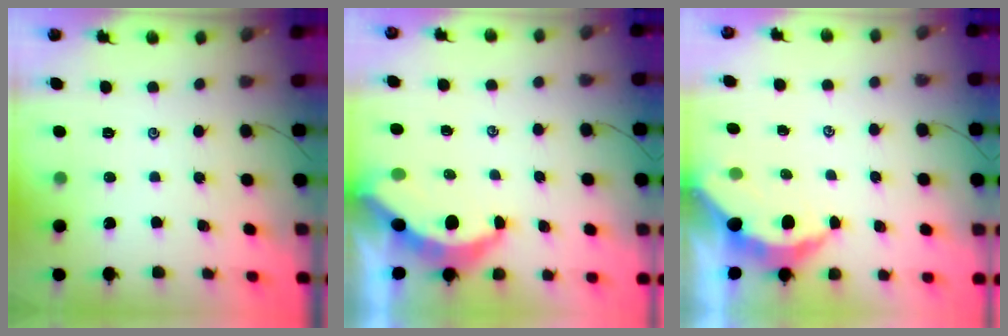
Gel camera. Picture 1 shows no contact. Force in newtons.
{"total": 5.9, "press": 5.9, "slide": 0.1}
{"total": 5.1, "press": 5.1, "slide": 0.2}